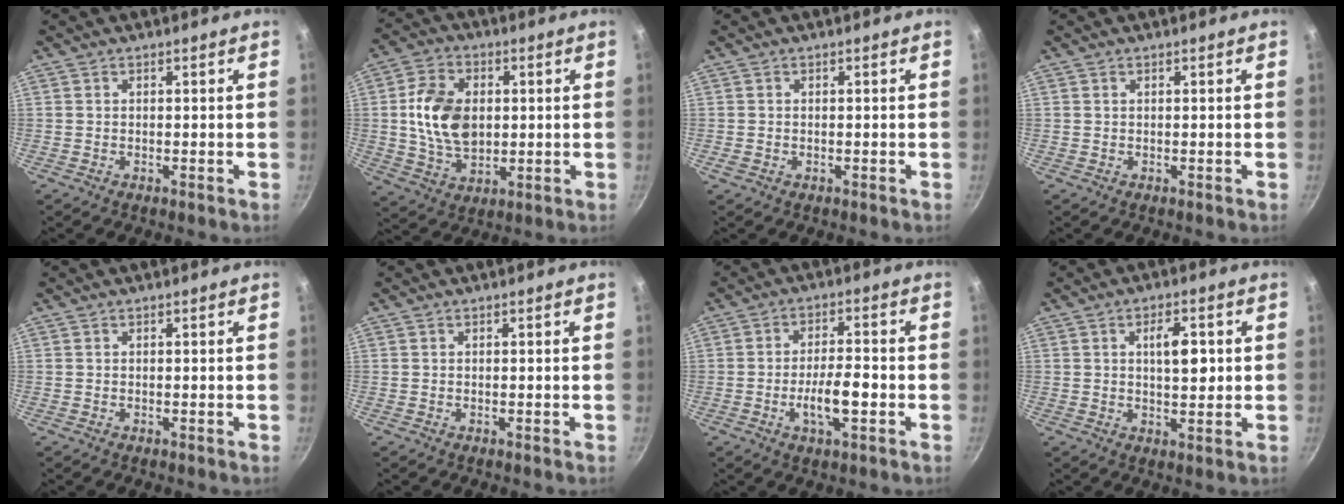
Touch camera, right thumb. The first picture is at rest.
{"total": 12.9, "force": [1.2, 8.8, 9.4], "torque": [-0.154, -0.001, 0.022]}
{"total": 0.9, "force": [-0.2, 0.7, 0.5], "torque": [-0.008, 0.000, -0.004]}
{"total": 0.0}
{"total": 0.0}
{"total": 0.0}
{"total": 7.7, "force": [-2.2, 2.6, 6.9], "torque": [-0.111, 0.019, -0.039]}
{"total": 6.5, "force": [1.0, 3.0, 5.7], "torque": [-0.076, -0.003, 0.011]}